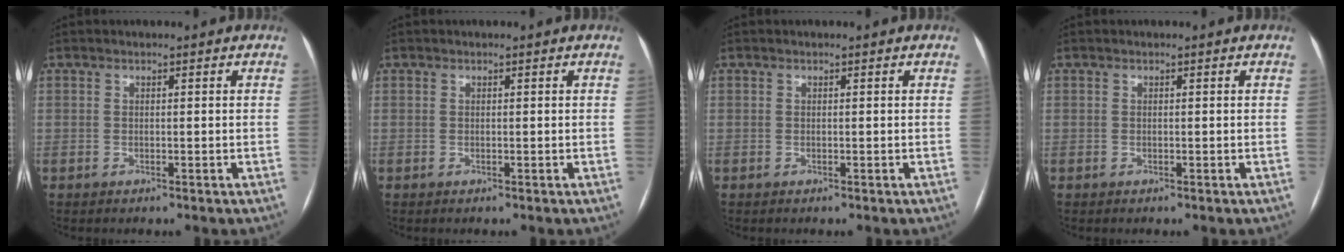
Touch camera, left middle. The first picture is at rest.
{"total": 0.0}
{"total": 0.0}
{"total": 0.0}